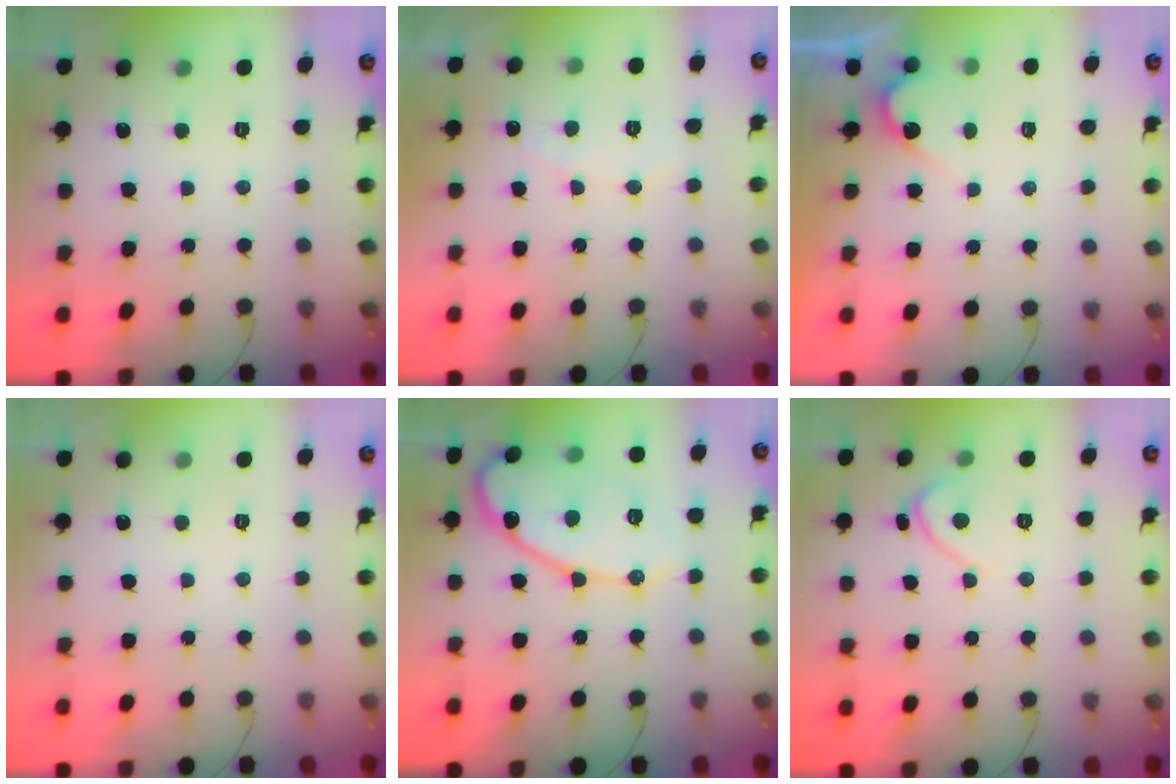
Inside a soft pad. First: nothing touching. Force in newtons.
{"total": 4.8, "press": 4.8, "slide": 0.3}
{"total": 2.7, "press": 2.7, "slide": 0.2}
{"total": 0.0}
{"total": 13.8, "press": 13.8, "slide": 0.8}
{"total": 2.3, "press": 2.3, "slide": 0.1}